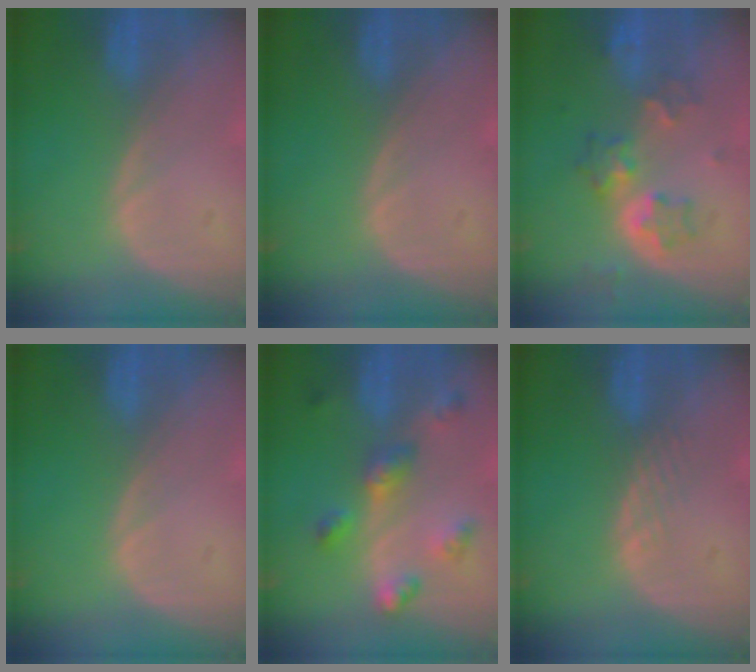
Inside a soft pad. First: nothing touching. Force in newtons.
{"total": 0.0}
{"total": 6.3, "press": 5.6, "slide": 2.7}
{"total": 0.0}
{"total": 6.4, "press": 5.7, "slide": 2.8}
{"total": 1.6, "press": 1.6, "slide": 0.1}